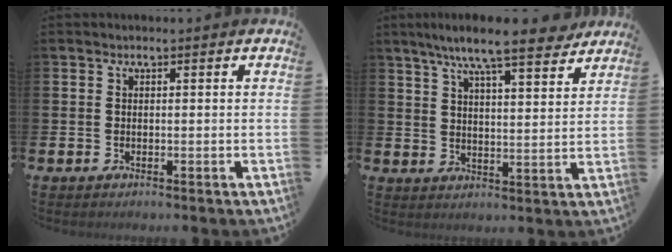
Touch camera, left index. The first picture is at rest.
{"total": 9.5, "force": [8.3, 1.0, 4.4], "torque": [-0.088, -0.042, 0.145]}